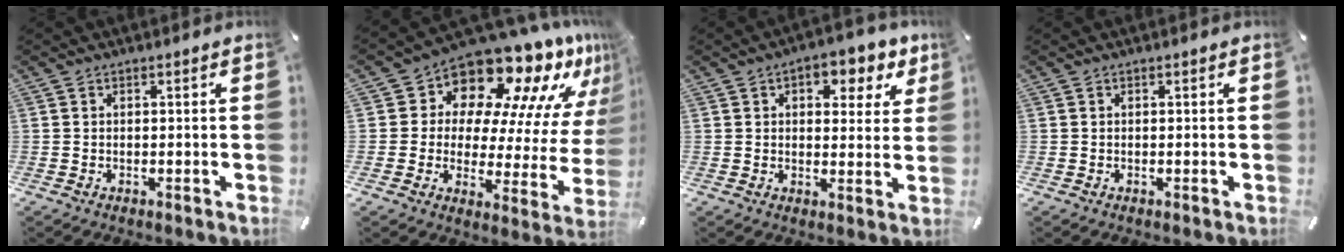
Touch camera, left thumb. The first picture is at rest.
{"total": 15.1, "force": [12.6, 6.6, 5.2], "torque": [-0.074, -0.136, 0.206]}
{"total": 7.9, "force": [3.9, 5.1, 4.7], "torque": [-0.048, -0.018, 0.059]}
{"total": 0.0}